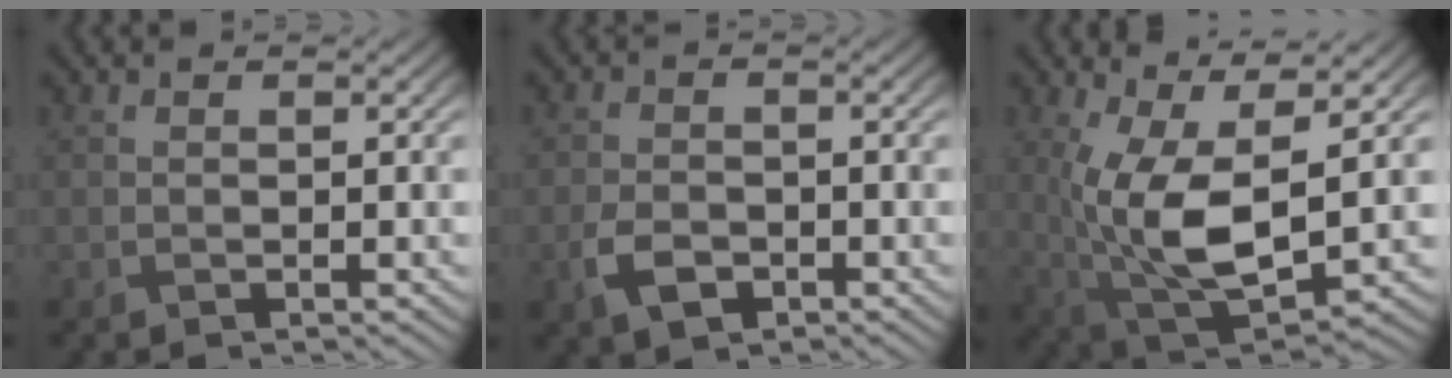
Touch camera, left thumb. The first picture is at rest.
{"total": 4.0, "force": [-1.9, 2.4, 2.4], "torque": [-0.059, -0.004, -0.043]}
{"total": 10.9, "force": [1.0, 4.5, 9.9], "torque": [-0.229, -0.010, 0.024]}